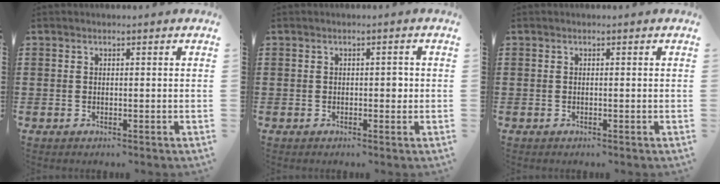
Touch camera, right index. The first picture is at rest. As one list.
[{"total": 1.5, "force": [0.0, 0.8, 1.3], "torque": [-0.017, 0.002, -0.003]}, {"total": 0.0}]